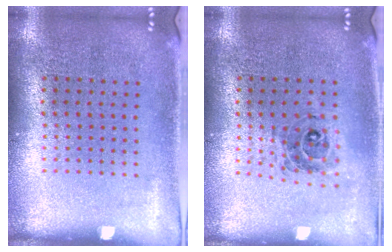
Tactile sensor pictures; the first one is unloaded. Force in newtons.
{"total": 0.7, "press": 0.7, "slide": 0.2}